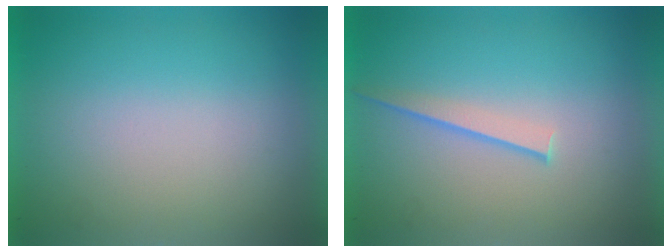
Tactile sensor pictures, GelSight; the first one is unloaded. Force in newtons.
{"total": 1.1}